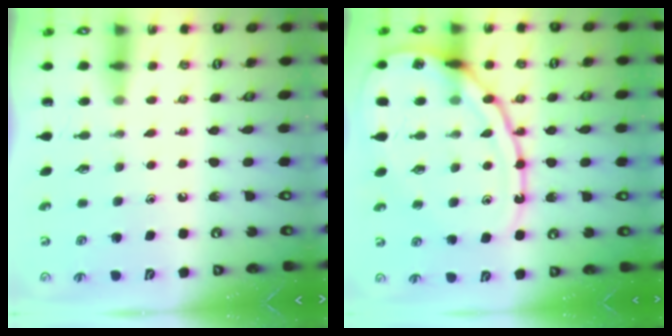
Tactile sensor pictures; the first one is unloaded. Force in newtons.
{"total": 16.4, "press": 16.3, "slide": 1.6}